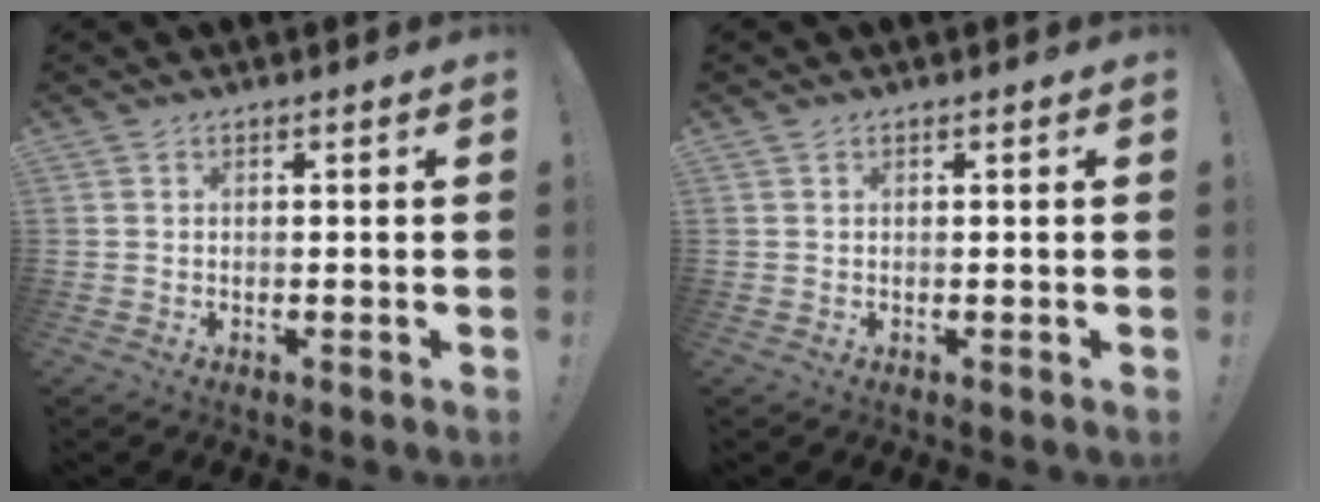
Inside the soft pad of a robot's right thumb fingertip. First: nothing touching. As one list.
[{"total": 0.0}]